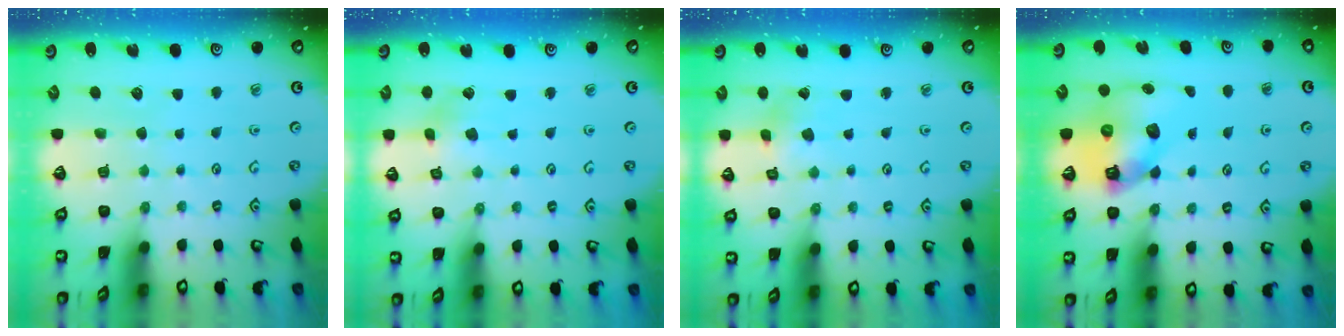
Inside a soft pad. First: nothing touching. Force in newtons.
{"total": 2.8, "press": 2.8, "slide": 0.4}
{"total": 1.6, "press": 1.6, "slide": 0.0}
{"total": 12.5, "press": 12.4, "slide": 1.8}